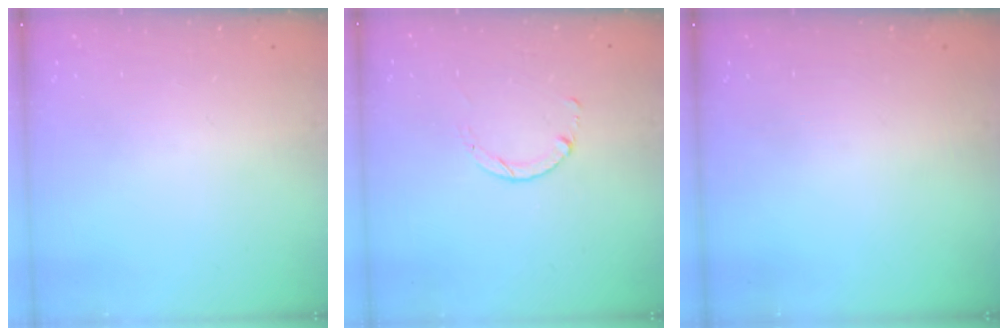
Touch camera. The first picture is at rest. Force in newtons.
{"total": 1.4, "press": 1.4, "slide": 0.2}
{"total": 0.0}